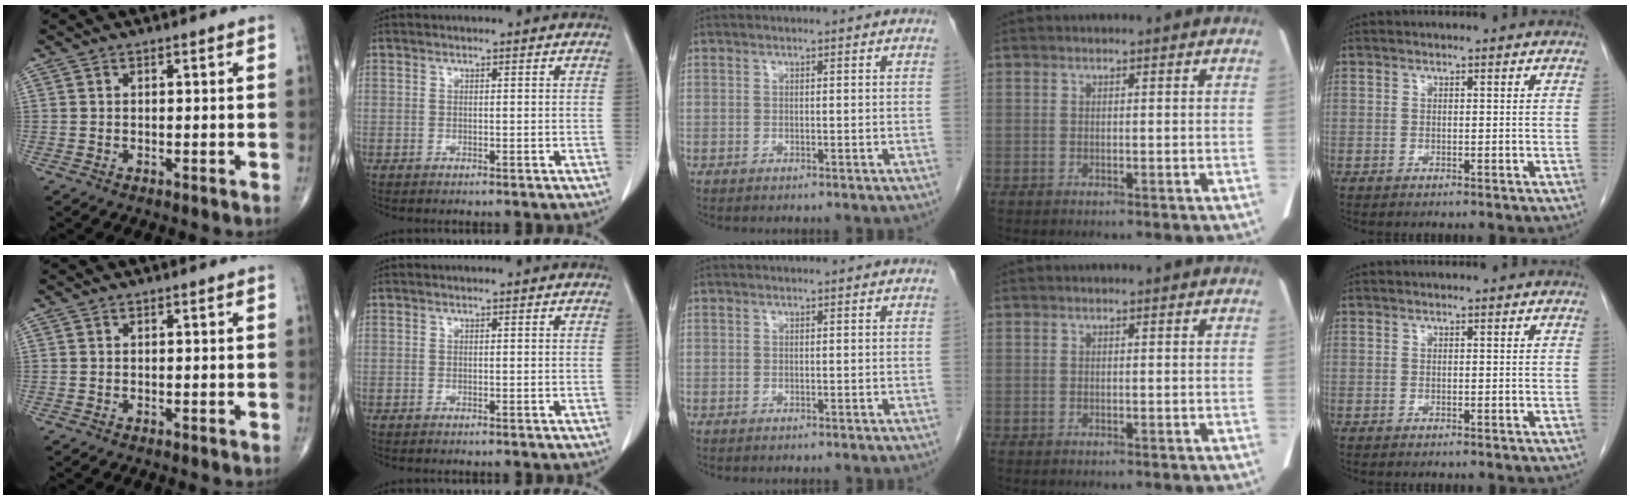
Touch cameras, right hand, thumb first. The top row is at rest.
{}